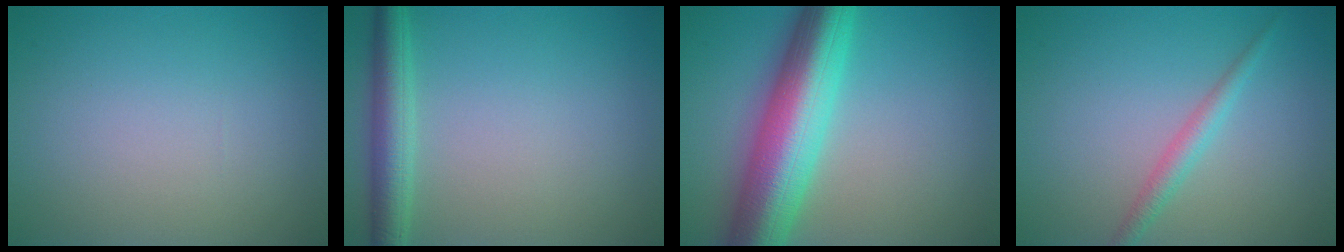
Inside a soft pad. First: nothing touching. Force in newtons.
{"total": 3.5, "press": 3.5, "slide": 0.1}
{"total": 10.2, "press": 10.2, "slide": 0.4}
{"total": 1.8, "press": 1.8, "slide": 0.1}